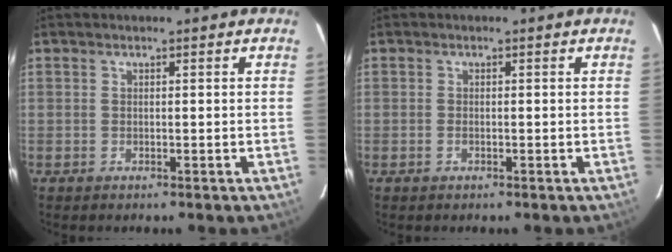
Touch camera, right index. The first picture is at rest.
{"total": 0.8, "force": [-0.4, 0.4, 0.6], "torque": [-0.010, 0.000, -0.006]}